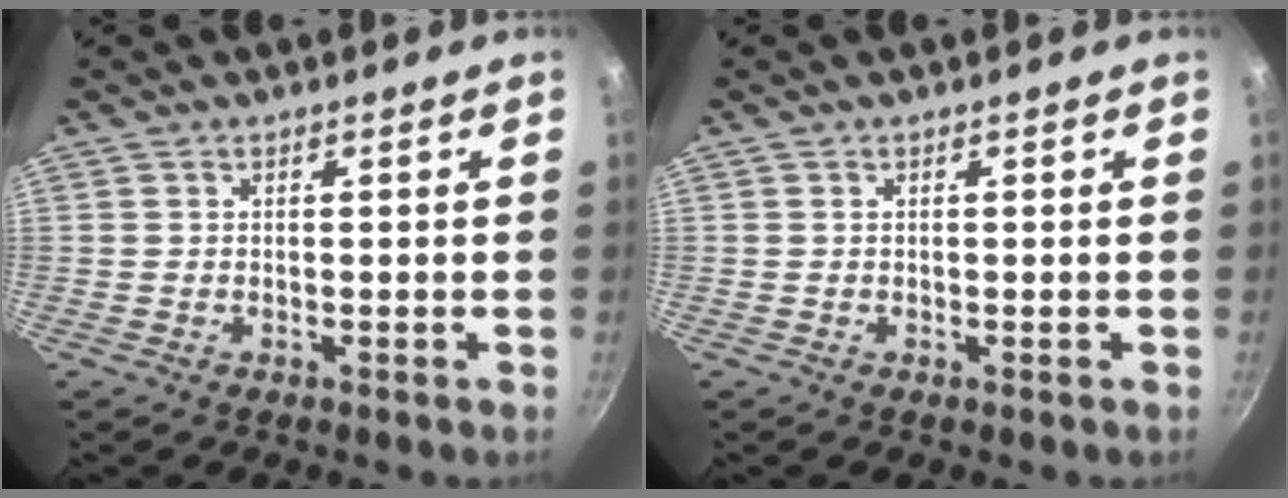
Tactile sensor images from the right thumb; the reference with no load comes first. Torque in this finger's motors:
{"motor_torque": [-0.02, -0.22, -0.34, 0.14, 0.02]}